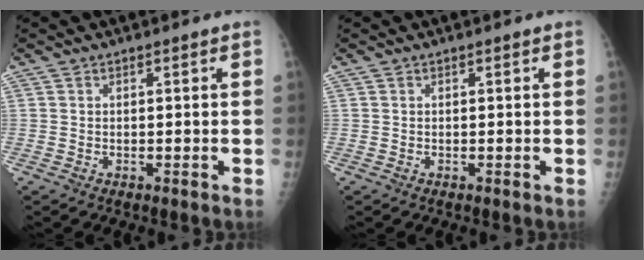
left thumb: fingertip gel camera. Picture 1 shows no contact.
{"total": 0.0}